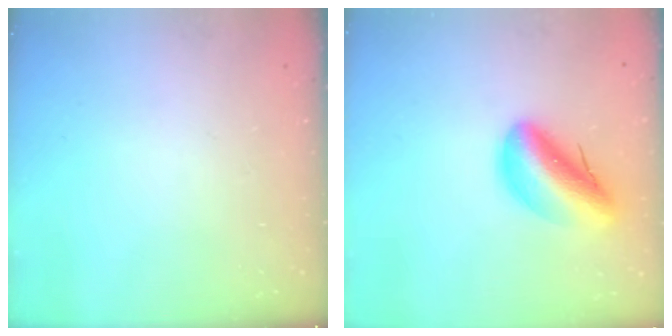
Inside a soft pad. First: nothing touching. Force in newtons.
{"total": 14.3, "press": 13.7, "slide": 4.1}